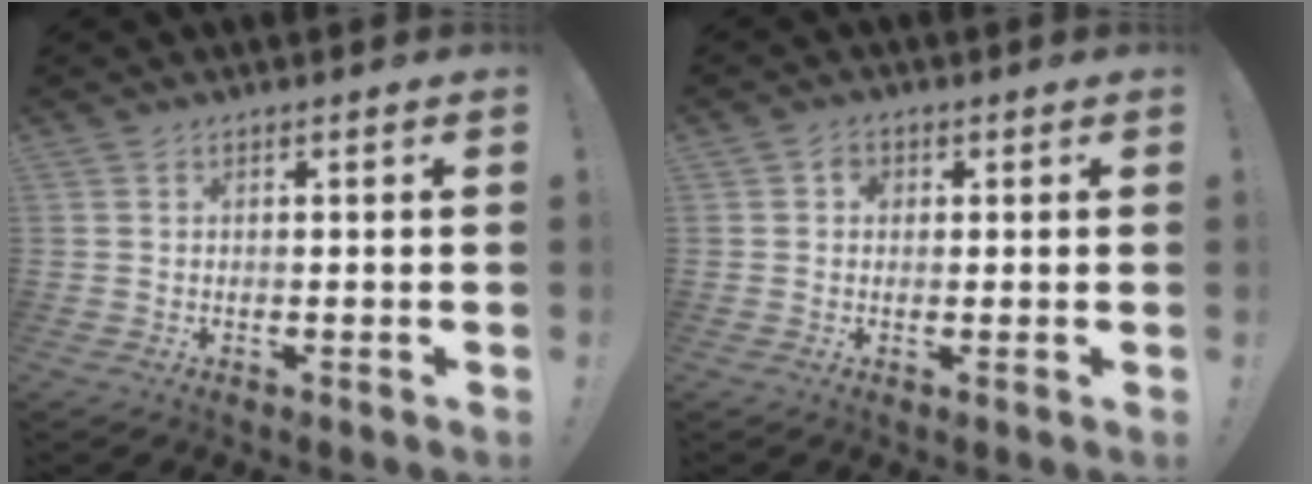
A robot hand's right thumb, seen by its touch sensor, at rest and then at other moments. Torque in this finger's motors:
{"motor_torque": [-0.33, 0.42, 0.03, -0.09, -0.01]}